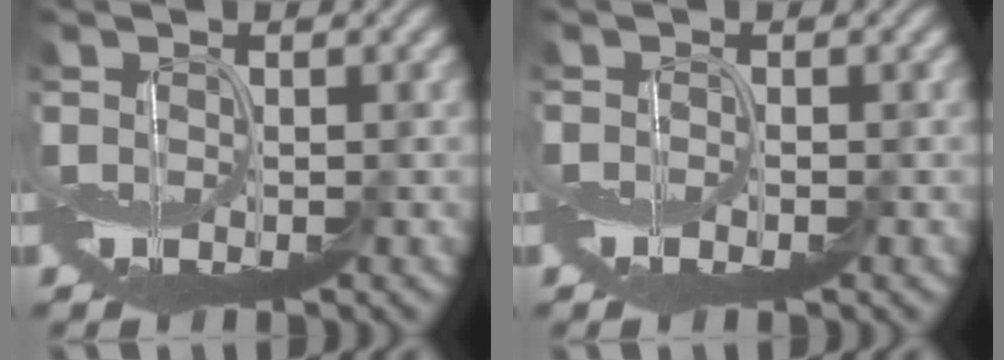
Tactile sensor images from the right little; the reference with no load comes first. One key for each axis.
{"total": 0.8, "fx": -0.7, "fy": -0.1, "fz": 0.3, "tx": -0.009, "ty": 0.000, "tz": -0.016}